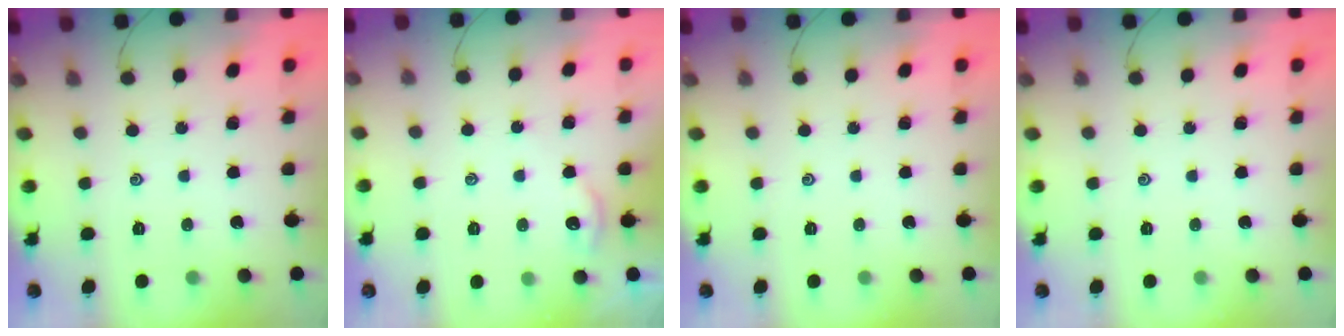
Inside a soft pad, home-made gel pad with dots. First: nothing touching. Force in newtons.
{"total": 2.2, "press": 2.2, "slide": 0.2}
{"total": 0.0}
{"total": 0.0}